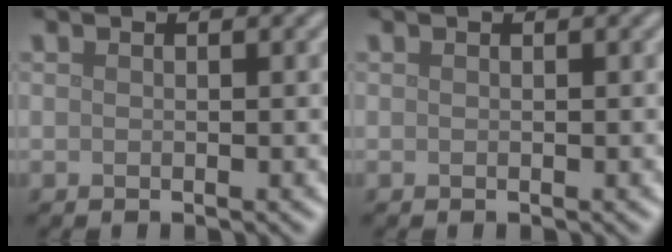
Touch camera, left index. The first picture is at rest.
{"total": 0.0}